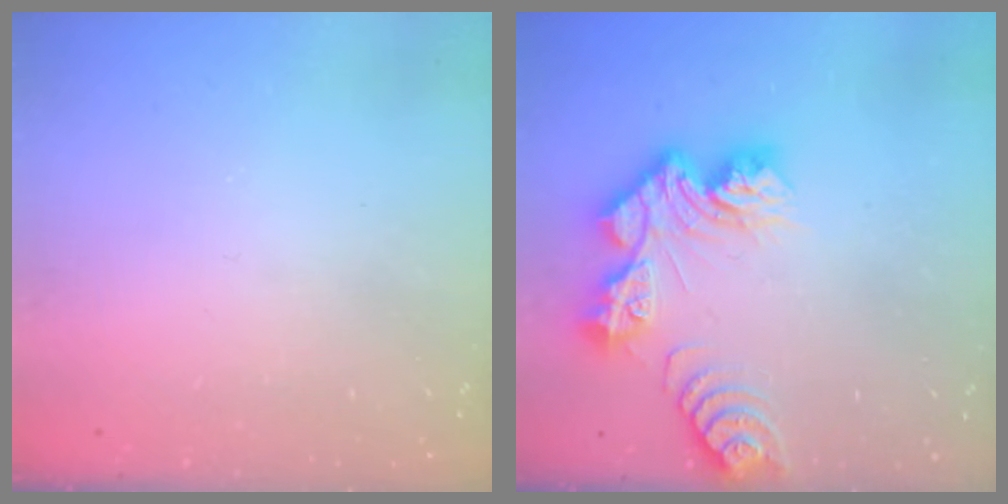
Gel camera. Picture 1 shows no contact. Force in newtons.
{"total": 13.2, "press": 13.2, "slide": 1.2}